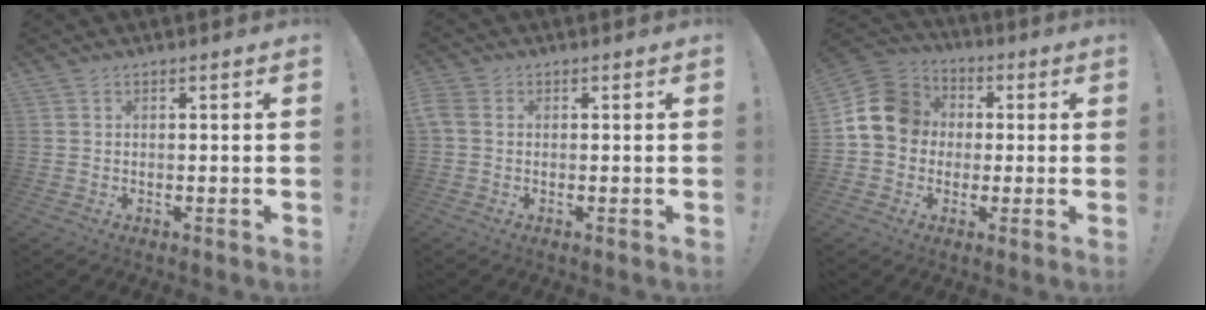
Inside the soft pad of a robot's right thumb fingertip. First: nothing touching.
{"total": 2.7, "force": [0.1, 1.9, 1.9], "torque": [-0.049, 0.007, 0.005]}
{"total": 15.7, "force": [2.0, 13.6, 7.4], "torque": [-0.120, 0.007, 0.045]}